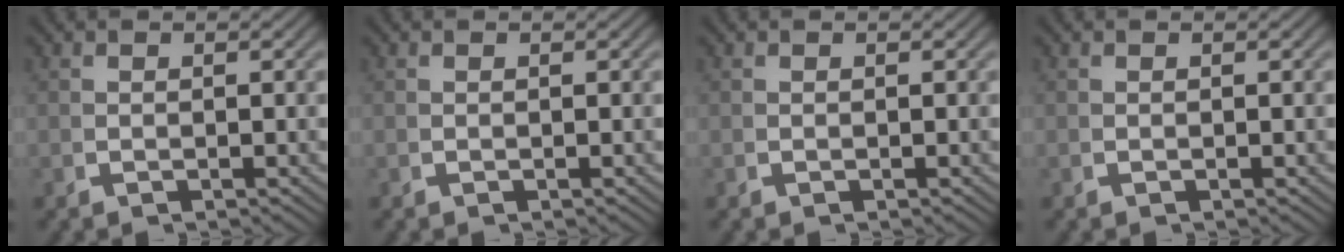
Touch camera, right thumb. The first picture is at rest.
{"total": 0.0}
{"total": 0.0}
{"total": 0.0}